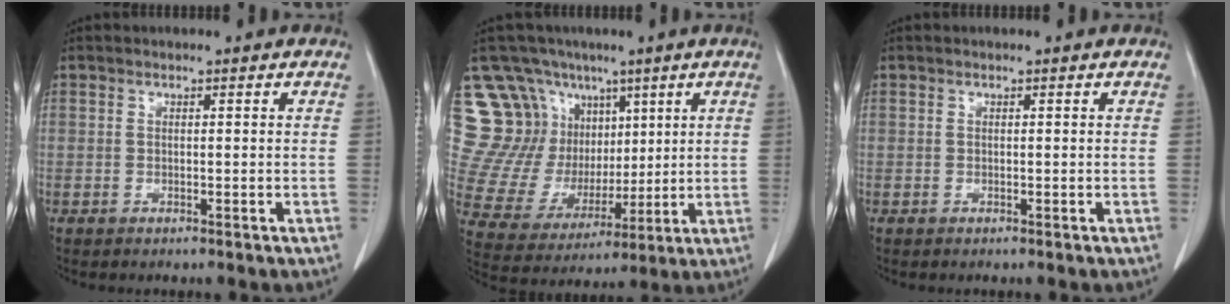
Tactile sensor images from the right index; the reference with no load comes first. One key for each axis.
{"total": 15.3, "fx": 8.5, "fy": 12.1, "fz": 3.8, "tx": -0.083, "ty": 0.061, "tz": 0.176}
{"total": 0.0}